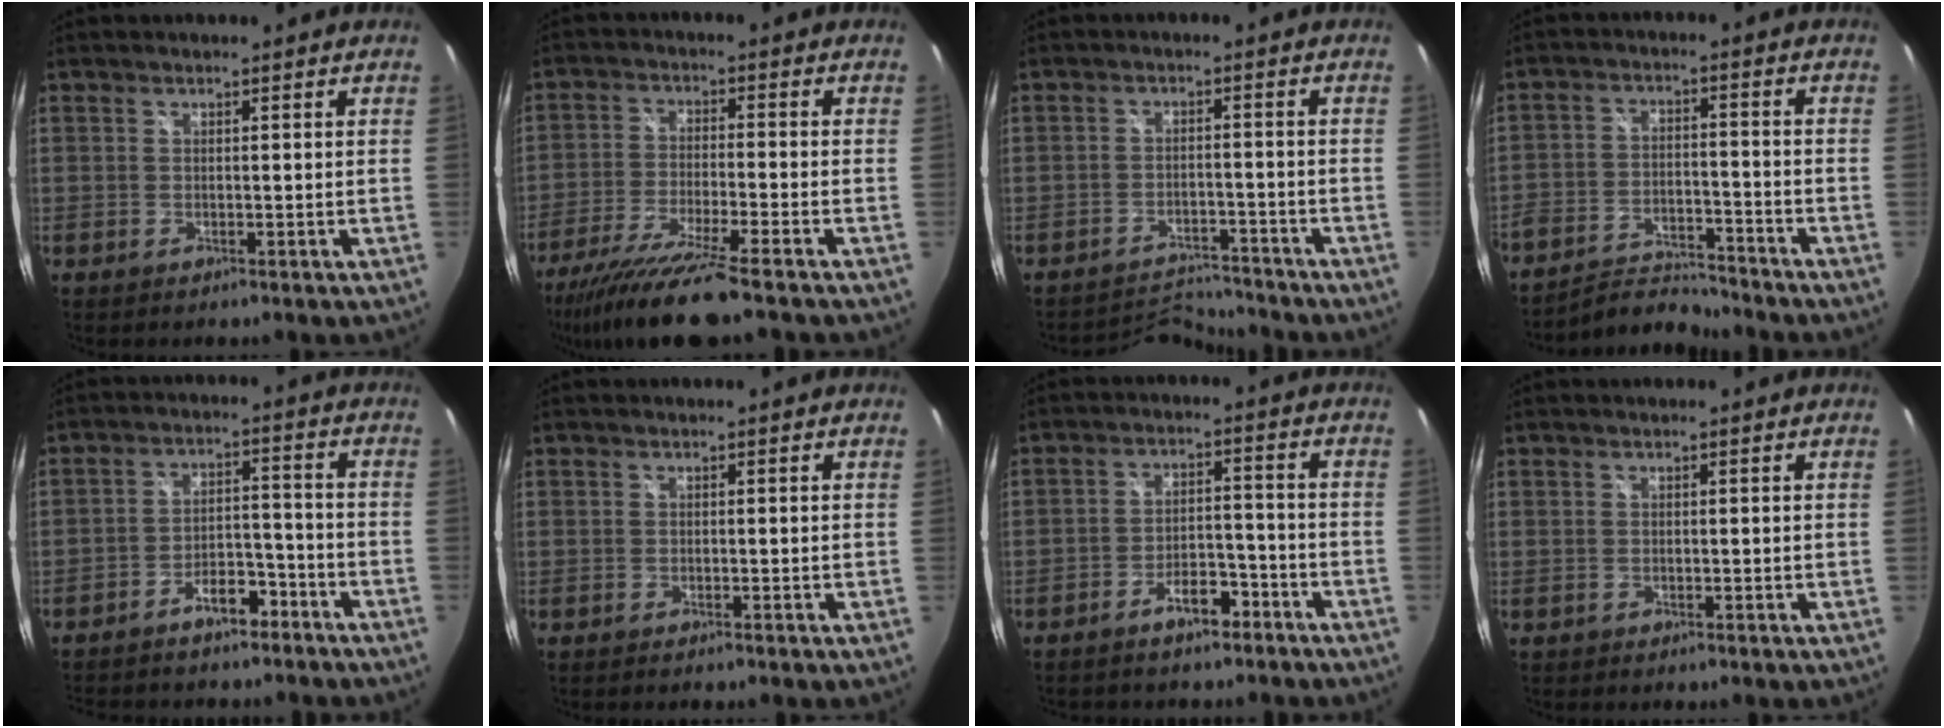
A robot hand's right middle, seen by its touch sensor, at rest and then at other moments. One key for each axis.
{"total": 13.5, "fx": -11.1, "fy": -0.2, "fz": 7.6, "tx": -0.162, "ty": -0.032, "tz": -0.197}
{"total": 5.6, "fx": -5.4, "fy": -0.2, "fz": -1.2, "tx": 0.000, "ty": 0.013, "tz": -0.093}
{"total": 8.9, "fx": -8.6, "fy": 1.5, "fz": 1.8, "tx": -0.049, "ty": 0.002, "tz": -0.150}
{"total": 10.0, "fx": -8.0, "fy": 4.2, "fz": 4.2, "tx": -0.089, "ty": 0.034, "tz": -0.114}
{"total": 1.0, "fx": -0.9, "fy": 0.3, "fz": 0.4, "tx": -0.010, "ty": -0.006, "tz": -0.017}
{"total": 6.6, "fx": -5.1, "fy": 3.0, "fz": 3.0, "tx": -0.065, "ty": 0.026, "tz": -0.068}
{"total": 0.0}